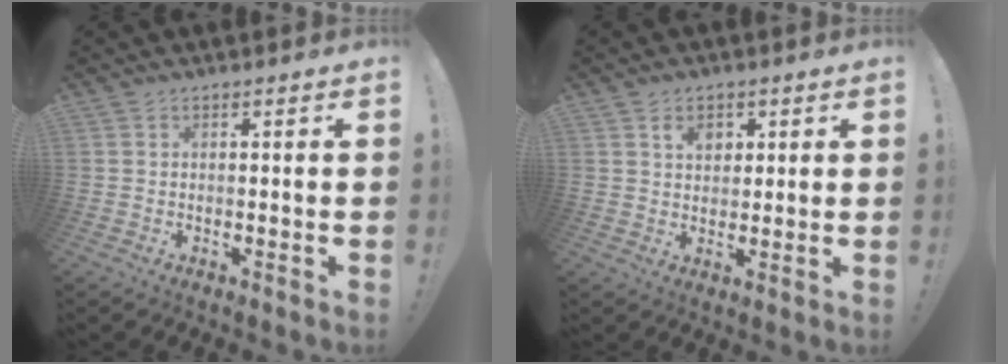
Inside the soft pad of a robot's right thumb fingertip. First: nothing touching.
{"total": 4.9, "force": [2.2, 3.6, 2.5], "torque": [-0.026, -0.004, 0.035]}